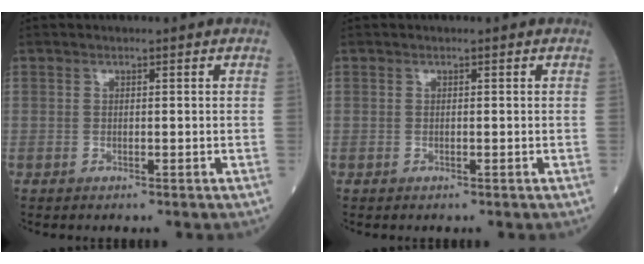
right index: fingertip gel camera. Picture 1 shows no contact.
{"total": 0.0}